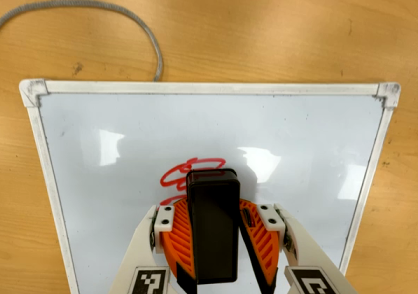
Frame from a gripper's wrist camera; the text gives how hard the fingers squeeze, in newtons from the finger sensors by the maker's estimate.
{"total": 12.8, "left": 14.2, "right": 11.3}